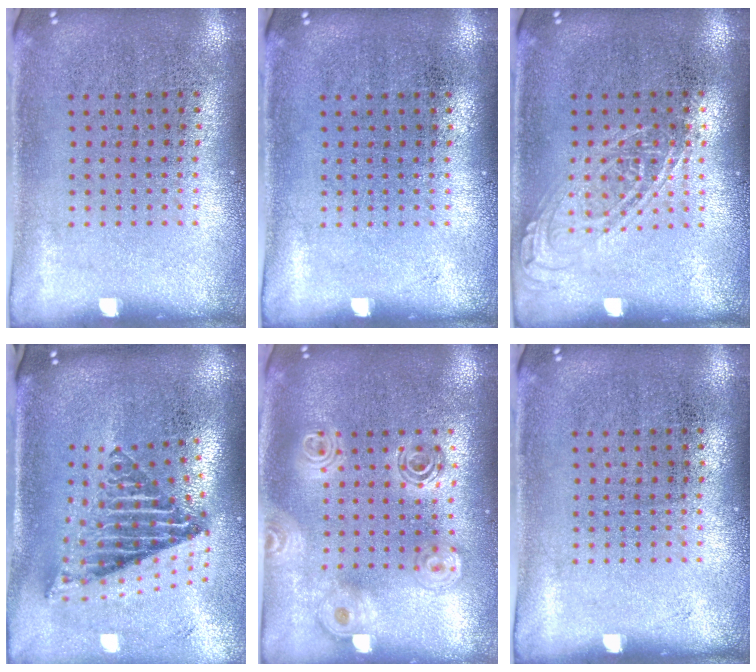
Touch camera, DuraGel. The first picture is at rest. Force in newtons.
{"total": 0.0}
{"total": 1.1, "press": 1.1, "slide": 0.1}
{"total": 2.7, "press": 1.7, "slide": 2.0}
{"total": 1.9, "press": 1.6, "slide": 1.0}
{"total": 0.0}